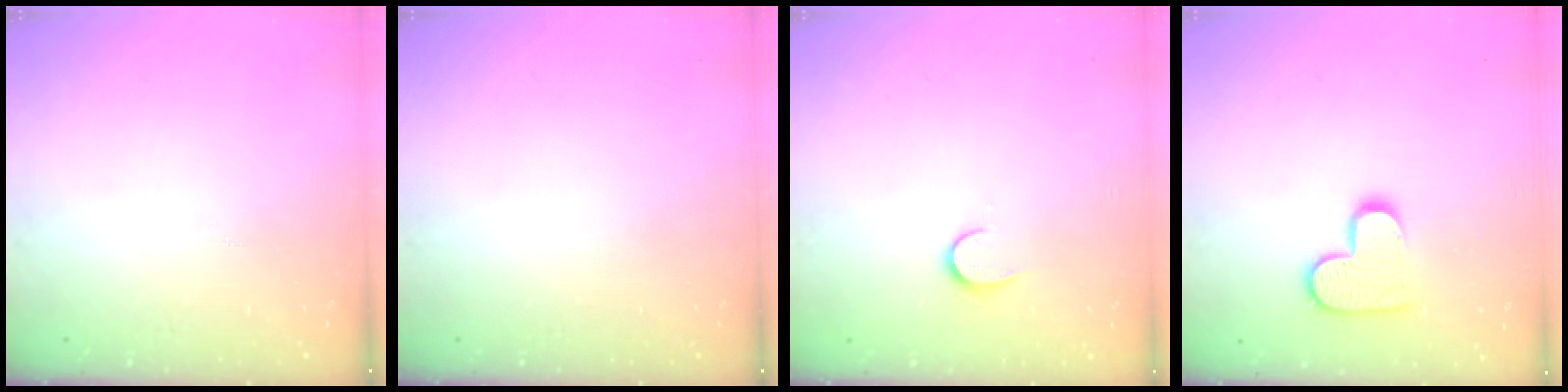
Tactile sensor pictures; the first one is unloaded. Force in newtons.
{"total": 0.0}
{"total": 6.7, "press": 6.7, "slide": 0.6}
{"total": 12.0, "press": 12.0, "slide": 0.7}